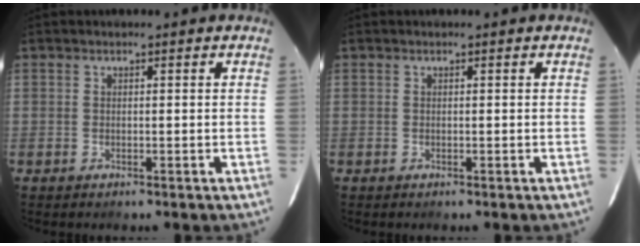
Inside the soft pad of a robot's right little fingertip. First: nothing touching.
{"total": 0.0}